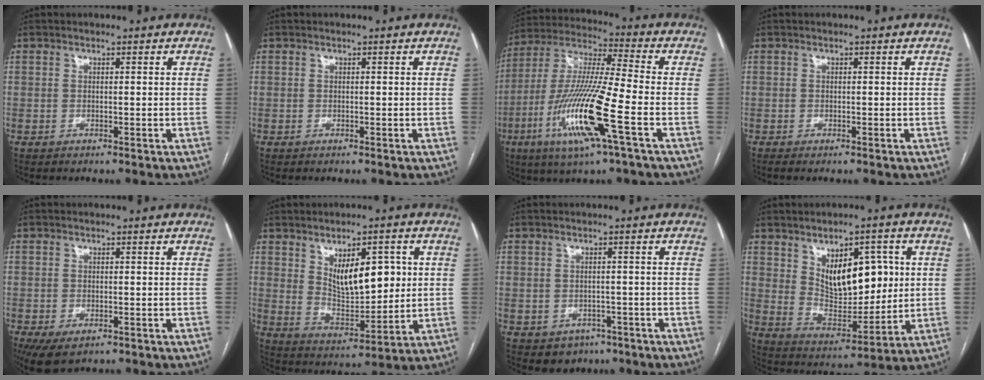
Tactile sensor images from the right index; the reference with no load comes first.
{"total": 0.0}
{"total": 17.4, "force": [-6.1, 0.5, 16.2], "torque": [-0.335, -0.019, -0.118]}
{"total": 0.7, "force": [-0.5, 0.1, 0.5], "torque": [-0.009, -0.002, -0.009]}
{"total": 5.2, "force": [-3.0, 2.7, 3.2], "torque": [-0.057, -0.009, -0.044]}
{"total": 10.7, "force": [3.2, 4.7, 9.1], "torque": [-0.145, -0.001, 0.065]}
{"total": 4.0, "force": [-2.0, 3.4, 1.0], "torque": [-0.007, 0.006, -0.017]}
{"total": 12.7, "force": [3.7, 6.3, 10.4], "torque": [-0.167, 0.006, 0.074]}